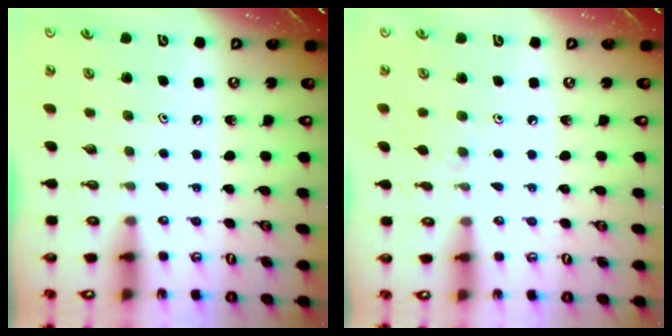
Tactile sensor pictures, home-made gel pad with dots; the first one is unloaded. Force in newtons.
{"total": 4.7, "press": 4.6, "slide": 0.8}